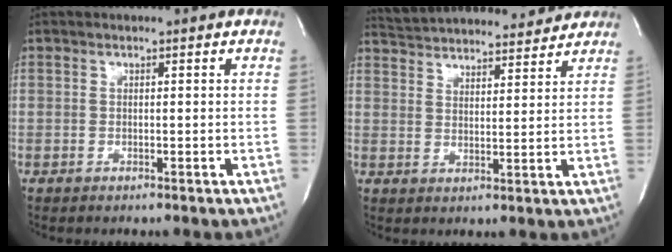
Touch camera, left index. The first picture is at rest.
{"total": 17.0, "force": [16.1, 3.0, 4.4], "torque": [-0.080, 0.022, 0.236]}